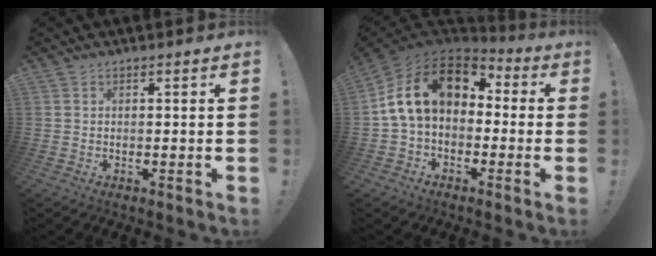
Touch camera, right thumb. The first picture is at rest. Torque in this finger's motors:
{"motor_torque": [2.19, 2.43, 1.71, -0.29, 0.20]}